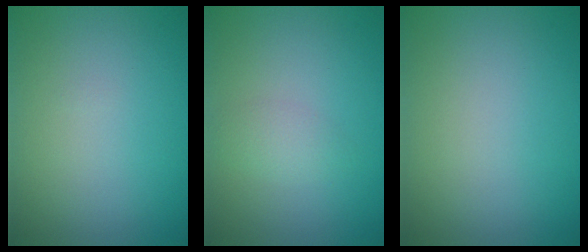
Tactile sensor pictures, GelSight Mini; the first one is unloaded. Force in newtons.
{"total": 1.5, "press": 1.5, "slide": 0.0}
{"total": 0.0}